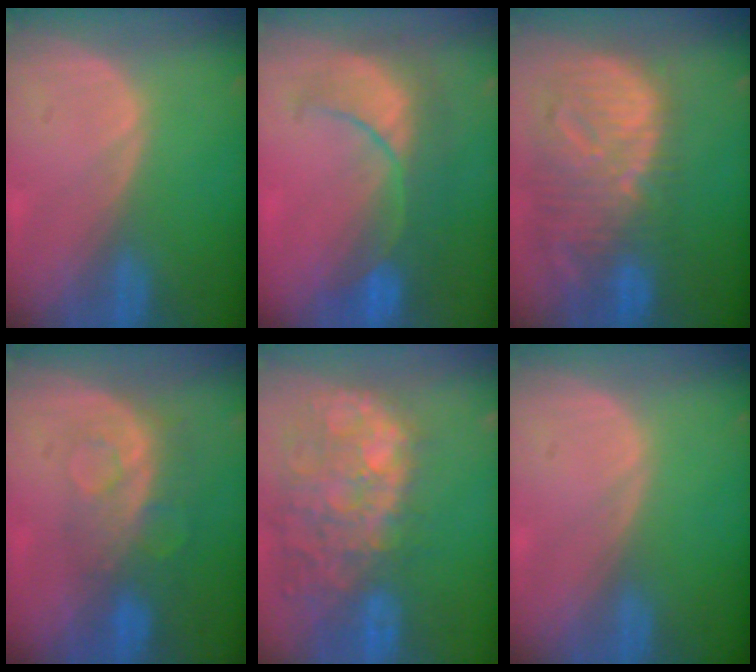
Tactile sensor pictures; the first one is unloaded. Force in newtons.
{"total": 8.7, "press": 8.5, "slide": 2.1}
{"total": 12.6, "press": 11.0, "slide": 6.2}
{"total": 8.4, "press": 7.0, "slide": 4.5}
{"total": 13.8, "press": 11.5, "slide": 7.6}
{"total": 0.0}